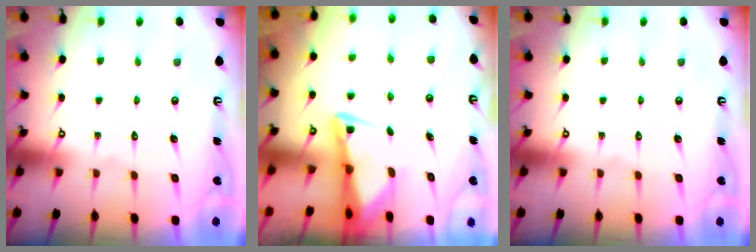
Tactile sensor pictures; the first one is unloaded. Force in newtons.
{"total": 2.7, "press": 2.6, "slide": 0.6}
{"total": 0.0}